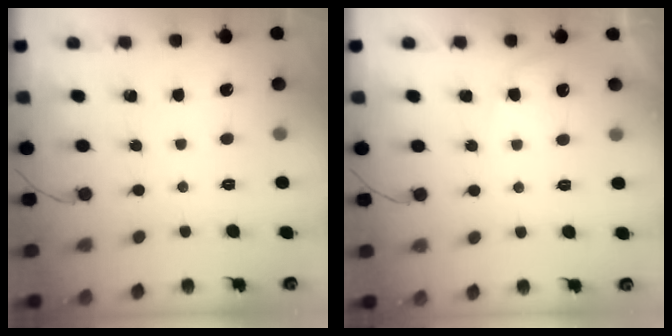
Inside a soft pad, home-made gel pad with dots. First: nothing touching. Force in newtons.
{"total": 3.4, "press": 3.4, "slide": 0.0}